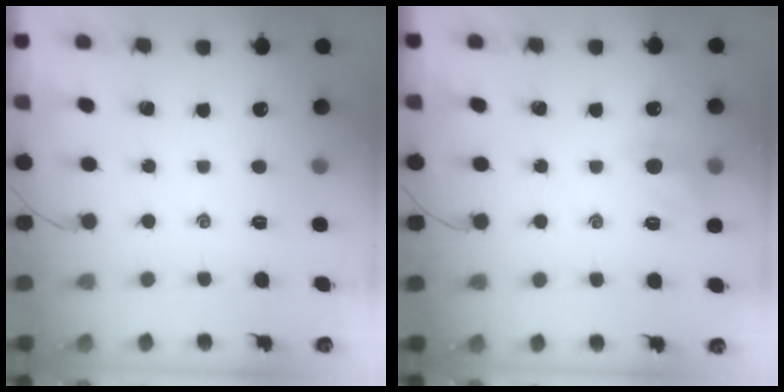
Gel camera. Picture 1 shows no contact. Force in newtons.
{"total": 6.2, "press": 6.1, "slide": 1.2}